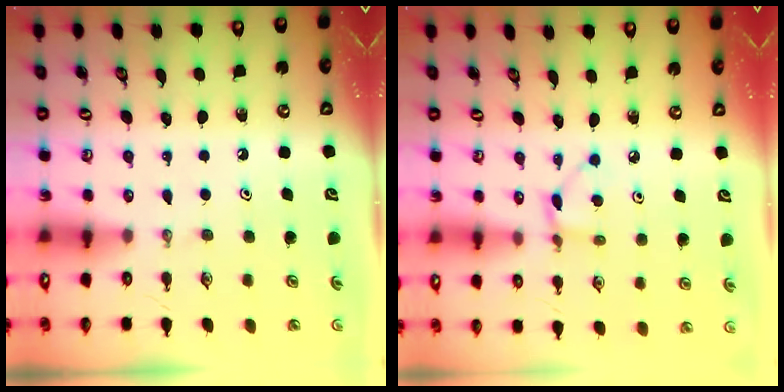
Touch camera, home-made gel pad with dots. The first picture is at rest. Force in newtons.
{"total": 3.2, "press": 3.1, "slide": 0.4}